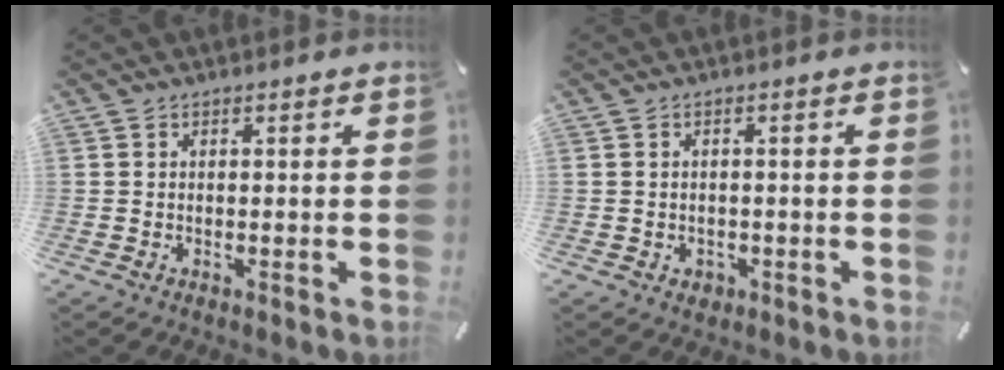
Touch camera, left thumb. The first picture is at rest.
{"total": 1.7, "force": [-0.4, 1.5, 0.4], "torque": [-0.009, 0.005, -0.011]}